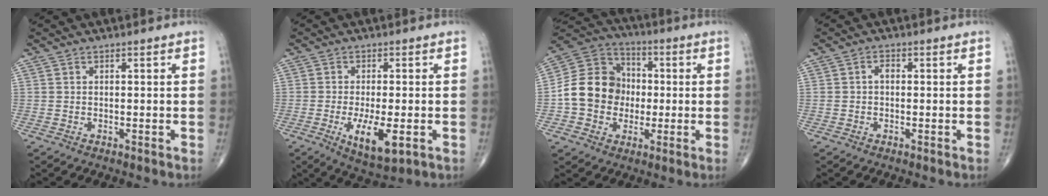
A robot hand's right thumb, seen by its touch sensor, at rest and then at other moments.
{"total": 8.6, "force": [-2.6, 3.0, 7.6], "torque": [-0.128, -0.018, -0.038]}
{"total": 13.7, "force": [-1.4, 11.9, 6.6], "torque": [-0.092, 0.032, -0.031]}
{"total": 1.6, "force": [0.0, 1.0, 1.2], "torque": [-0.017, 0.005, -0.004]}